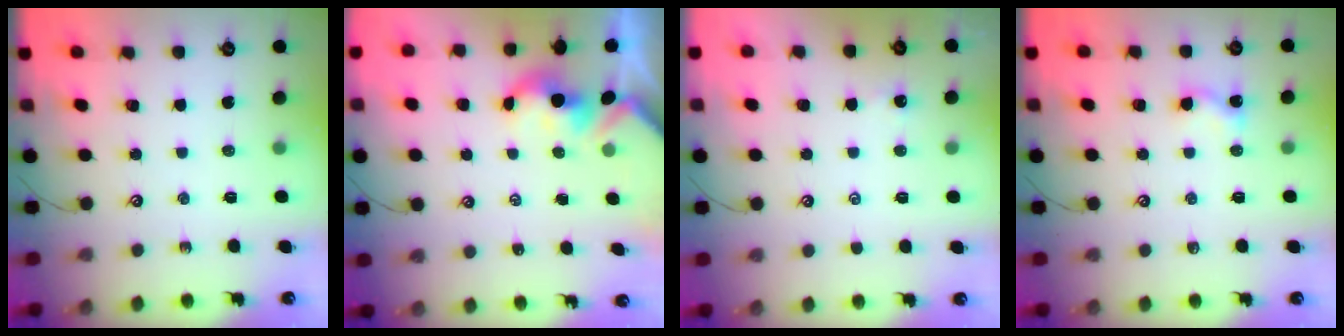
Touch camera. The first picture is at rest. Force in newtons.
{"total": 1.7, "press": 1.7, "slide": 0.2}
{"total": 1.5, "press": 1.4, "slide": 0.2}
{"total": 4.2, "press": 4.1, "slide": 0.5}